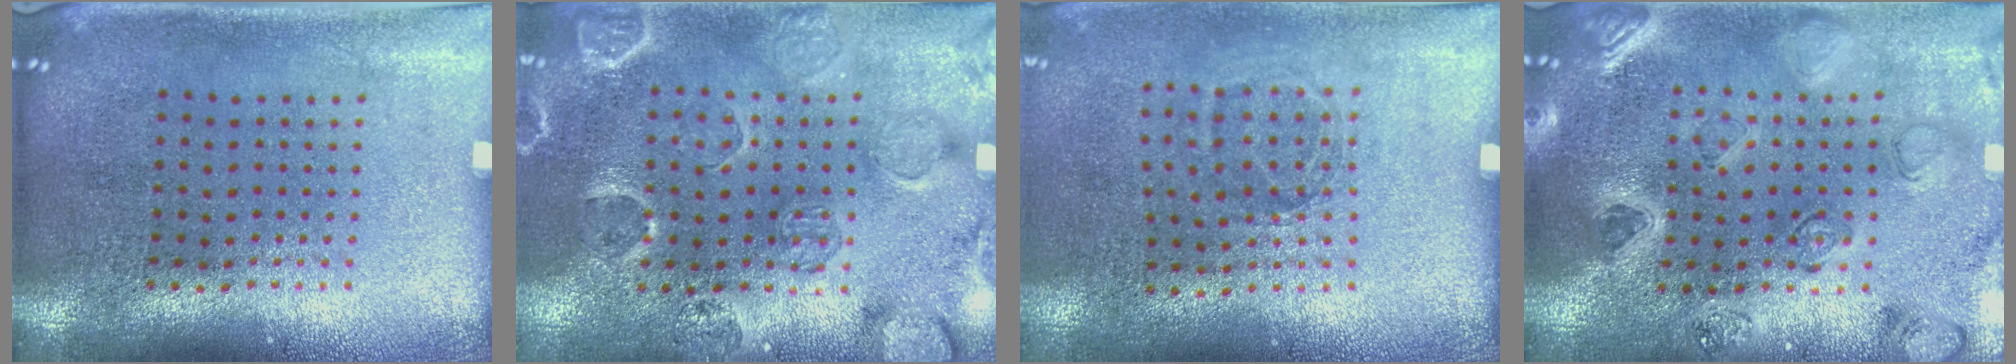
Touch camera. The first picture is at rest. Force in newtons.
{"total": 2.6, "press": 2.1, "slide": 1.5}
{"total": 1.1, "press": 0.8, "slide": 0.7}
{"total": 1.1, "press": 1.1, "slide": 0.2}